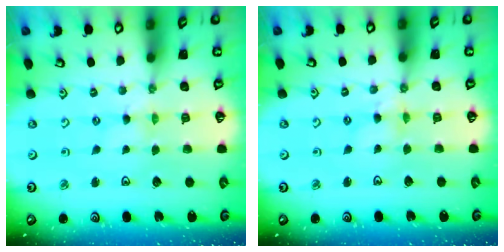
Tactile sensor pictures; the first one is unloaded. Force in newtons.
{"total": 3.0, "press": 3.0, "slide": 0.4}